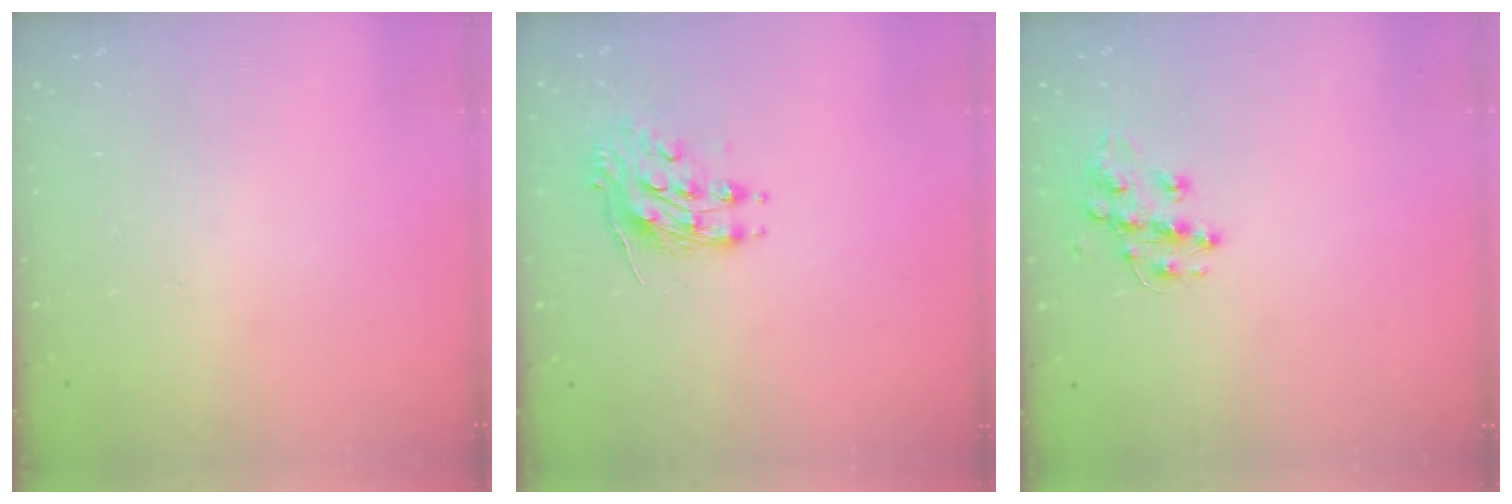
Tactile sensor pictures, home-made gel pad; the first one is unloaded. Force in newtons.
{"total": 8.4, "press": 8.3, "slide": 0.4}
{"total": 11.3, "press": 11.2, "slide": 0.7}